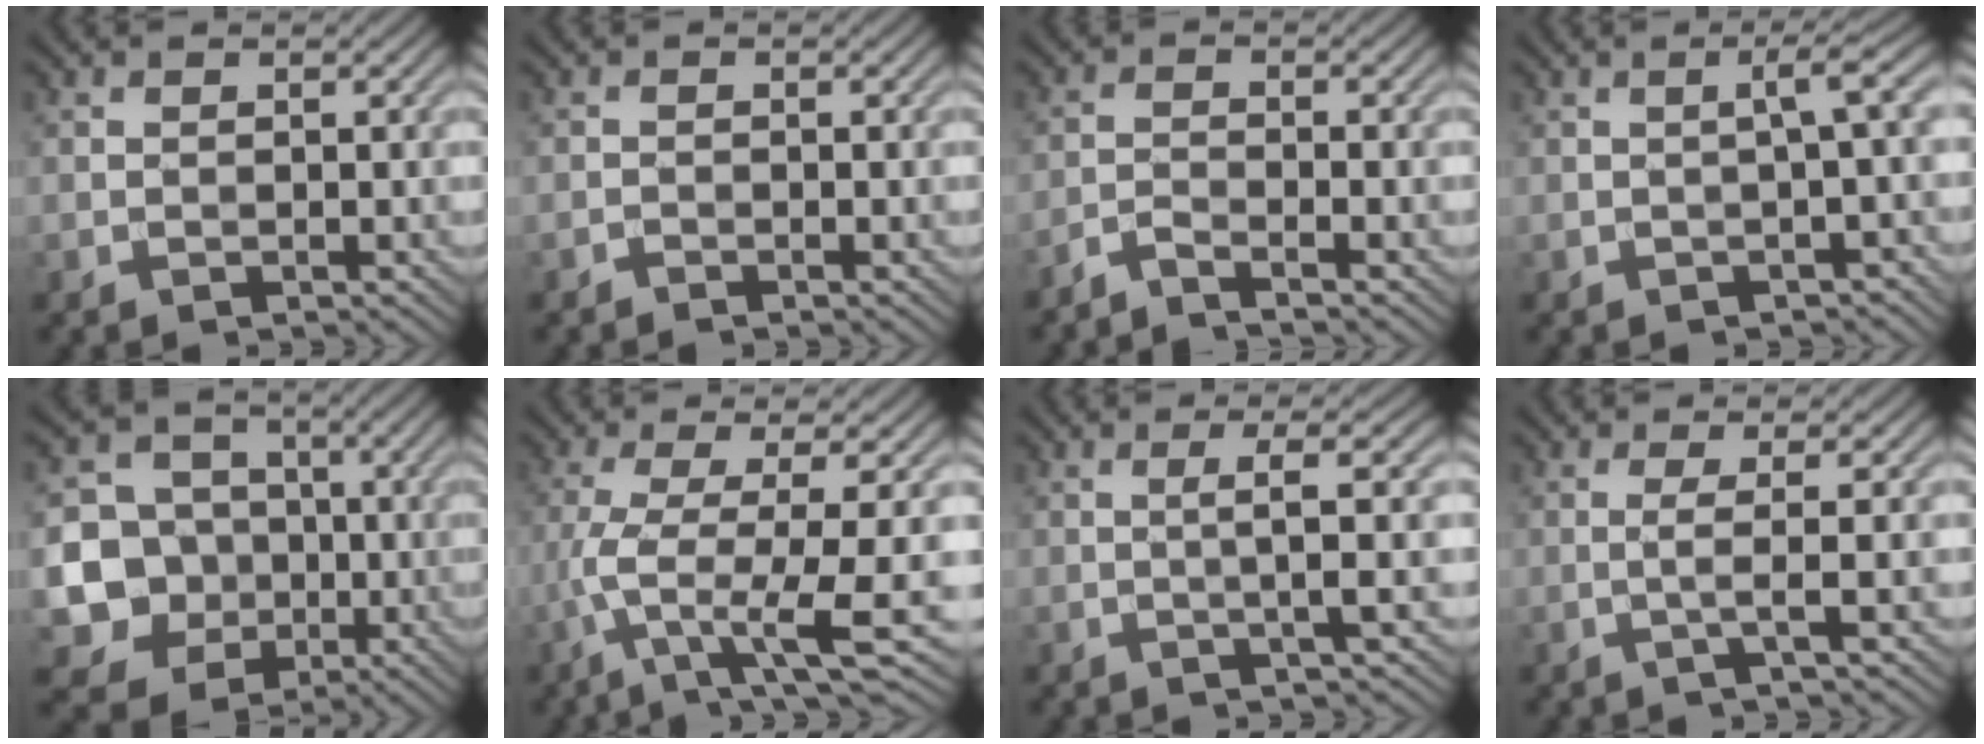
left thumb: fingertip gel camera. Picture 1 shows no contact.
{"total": 0.6, "force": [-0.6, 0.0, 0.2], "torque": [-0.002, 0.001, -0.014]}
{"total": 2.4, "force": [-2.1, 0.2, 1.2], "torque": [-0.020, -0.003, -0.057]}
{"total": 3.2, "force": [0.0, 0.3, 3.2], "torque": [-0.044, 0.017, -0.006]}
{"total": 11.0, "force": [-2.4, 10.2, 3.5], "torque": [-0.100, -0.015, -0.073]}
{"total": 8.1, "force": [-1.3, 1.4, 7.9], "torque": [-0.151, 0.002, -0.029]}
{"total": 3.7, "force": [0.3, 0.1, 3.7], "torque": [-0.064, 0.012, -0.004]}
{"total": 2.5, "force": [0.1, 0.1, 2.5], "torque": [-0.050, 0.004, -0.013]}